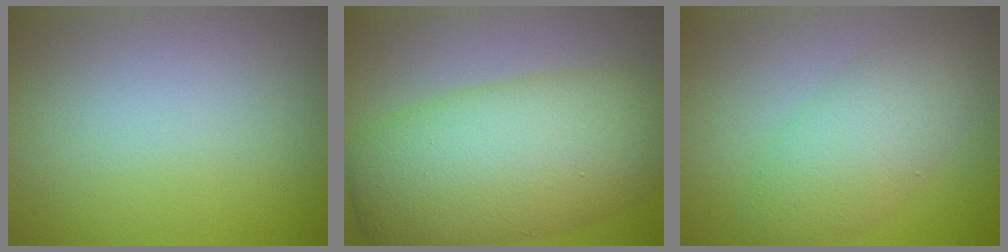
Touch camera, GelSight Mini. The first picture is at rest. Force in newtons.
{"total": 11.1, "press": 11.1, "slide": 0.2}
{"total": 4.9, "press": 4.9, "slide": 0.1}